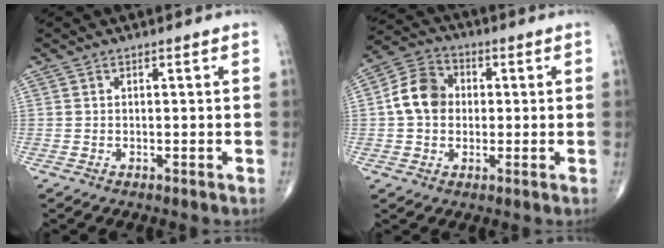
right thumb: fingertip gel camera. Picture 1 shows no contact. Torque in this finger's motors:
{"motor_torque": [0.63, 1.15, 0.30, -0.37, 0.24]}